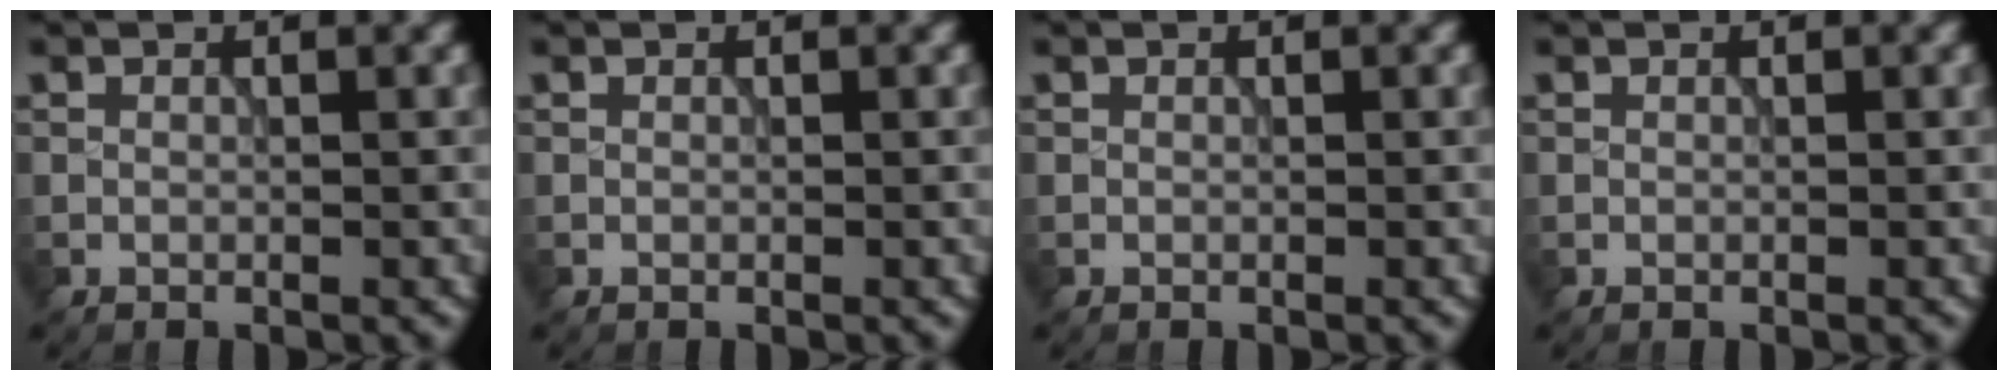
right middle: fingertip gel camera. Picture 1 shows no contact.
{"total": 0.0}
{"total": 0.0}
{"total": 0.0}